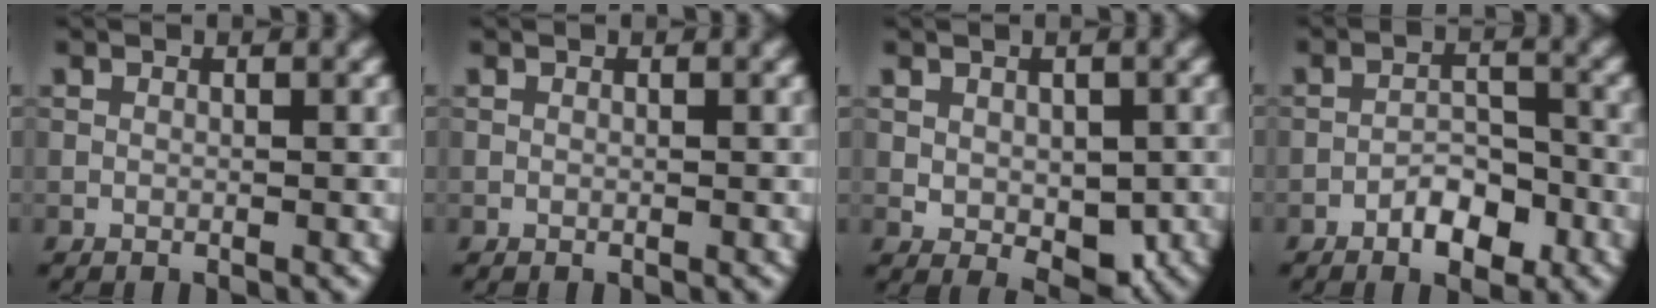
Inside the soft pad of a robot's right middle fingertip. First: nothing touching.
{"total": 0.0}
{"total": 3.9, "force": [-0.5, 2.5, 3.0], "torque": [-0.046, -0.008, -0.002]}
{"total": 3.7, "force": [-2.1, 1.8, 2.4], "torque": [-0.031, 0.009, -0.035]}